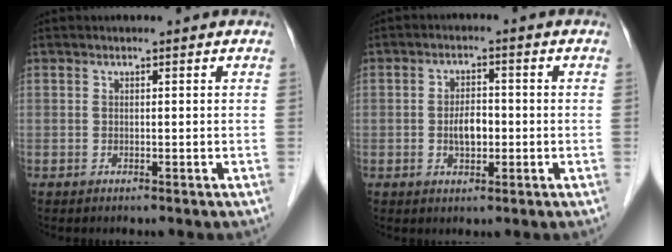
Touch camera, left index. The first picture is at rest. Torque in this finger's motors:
{"motor_torque": [0.12, 0.07, 0.09, 0.05]}